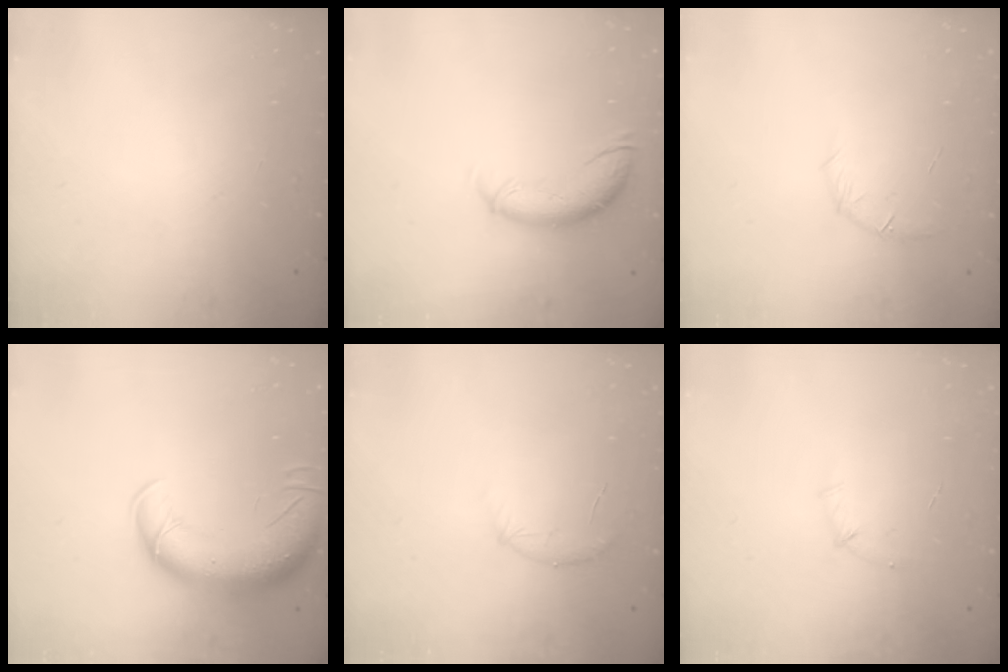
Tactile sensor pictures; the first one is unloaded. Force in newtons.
{"total": 10.8, "press": 10.6, "slide": 1.8}
{"total": 6.3, "press": 6.1, "slide": 1.5}
{"total": 15.0, "press": 14.6, "slide": 3.6}
{"total": 8.3, "press": 8.1, "slide": 1.7}
{"total": 4.9, "press": 4.7, "slide": 1.2}